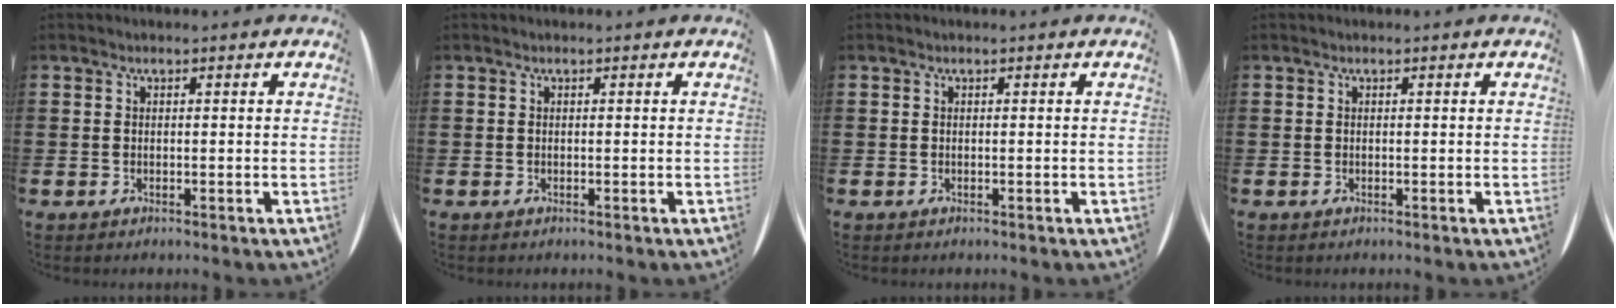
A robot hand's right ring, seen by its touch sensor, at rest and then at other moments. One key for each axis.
{"total": 0.0}
{"total": 0.0}
{"total": 0.0}